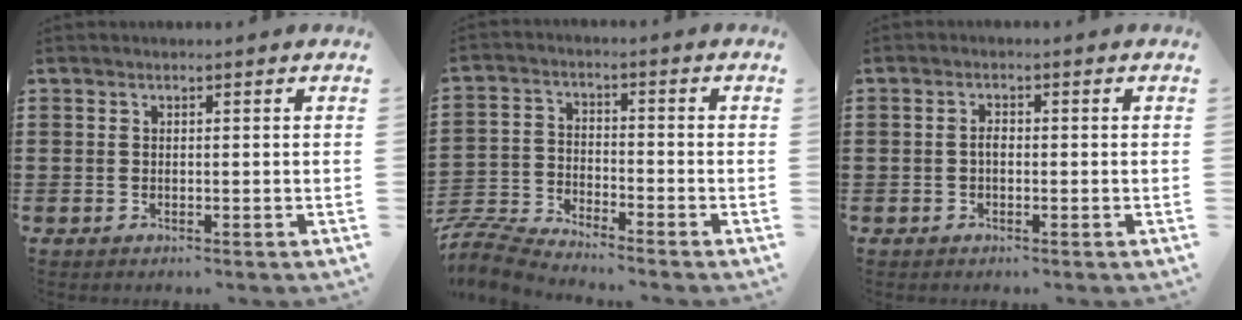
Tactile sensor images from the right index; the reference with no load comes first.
{"total": 5.9, "force": [-5.8, 0.2, 1.0], "torque": [-0.041, -0.006, -0.121]}
{"total": 1.3, "force": [-0.2, 0.6, 1.2], "torque": [-0.022, 0.002, -0.004]}